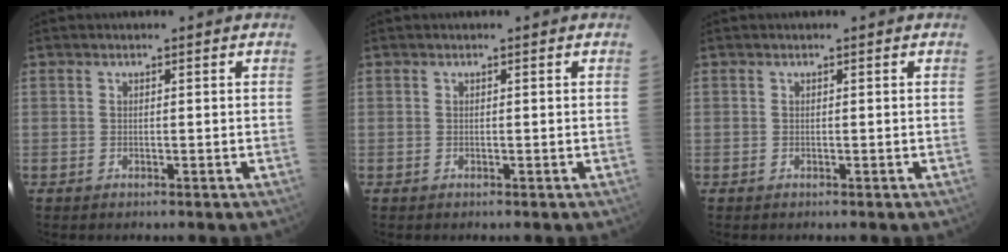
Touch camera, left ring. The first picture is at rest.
{"total": 0.0}
{"total": 0.0}